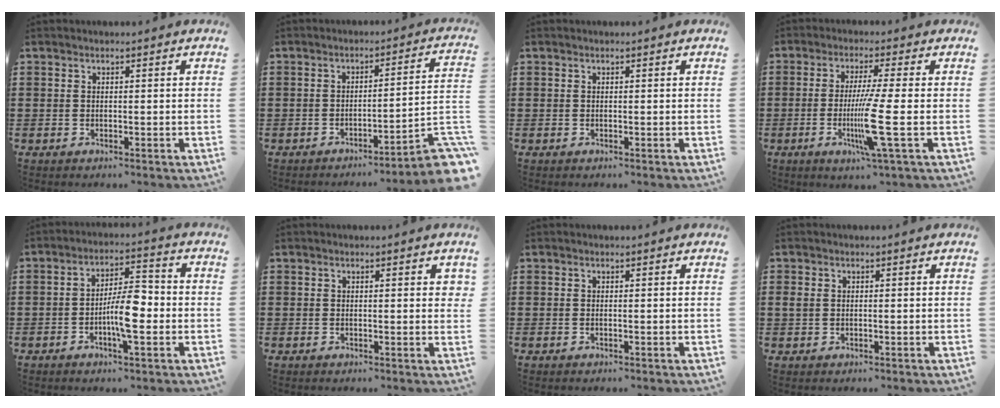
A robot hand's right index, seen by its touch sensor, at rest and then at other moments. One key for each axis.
{"total": 5.5, "fx": -3.7, "fy": 0.3, "fz": 4.1, "tx": -0.058, "ty": -0.021, "tz": -0.073}
{"total": 0.0}
{"total": 9.1, "fx": -1.8, "fy": -0.7, "fz": 8.9, "tx": -0.180, "ty": -0.031, "tz": -0.042}
{"total": 7.5, "fx": -2.0, "fy": 2.2, "fz": 6.8, "tx": -0.130, "ty": 0.002, "tz": -0.040}
{"total": 0.9, "fx": 0.3, "fy": 0.2, "fz": 0.9, "tx": -0.017, "ty": 0.002, "tz": 0.004}
{"total": 0.0}
{"total": 1.3, "fx": 0.1, "fy": 1.1, "fz": 0.8, "tx": -0.026, "ty": 0.003, "tz": -0.002}